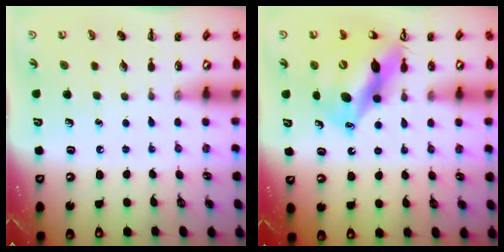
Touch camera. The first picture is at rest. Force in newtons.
{"total": 14.2, "press": 13.5, "slide": 4.4}